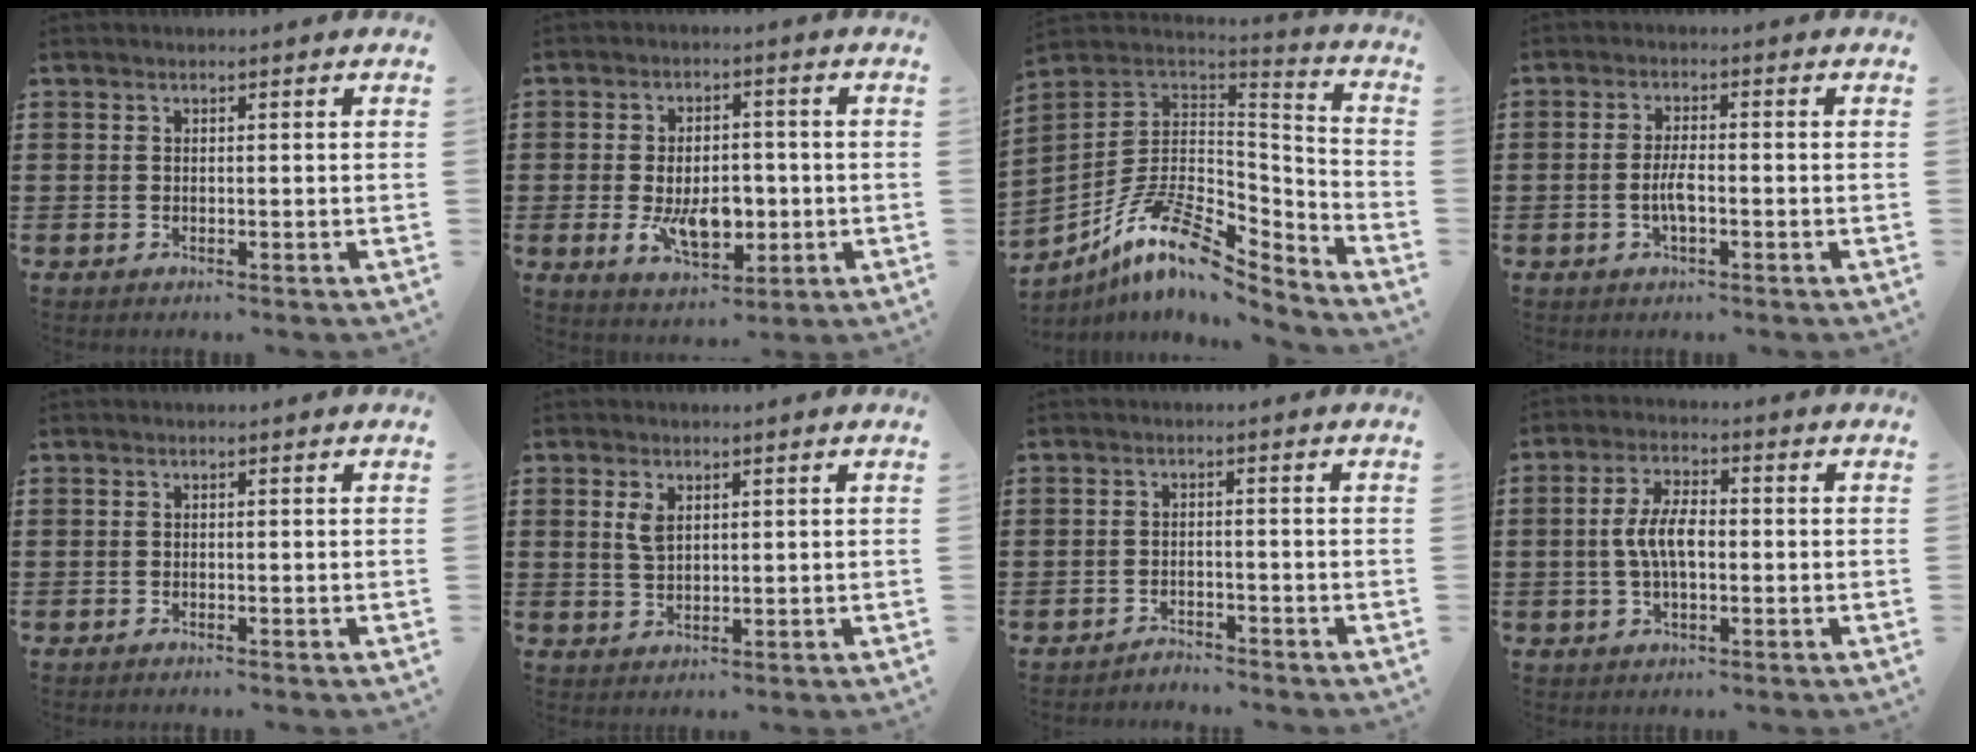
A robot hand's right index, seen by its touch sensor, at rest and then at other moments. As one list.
[{"total": 8.3, "force": [-1.5, 4.9, 6.5], "torque": [-0.106, -0.003, -0.032]}, {"total": 13.3, "force": [-7.6, 5.6, 9.4], "torque": [-0.191, 0.012, -0.140]}, {"total": 3.5, "force": [-0.9, 1.0, 3.3], "torque": [-0.072, -0.003, -0.022]}, {"total": 0.0}, {"total": 2.8, "force": [1.2, 1.4, 2.0], "torque": [-0.045, 0.004, 0.022]}, {"total": 1.9, "force": [-1.9, 0.0, -0.1], "torque": [-0.004, 0.003, -0.041]}, {"total": 6.3, "force": [-0.3, 2.8, 5.6], "torque": [-0.123, 0.001, -0.013]}]